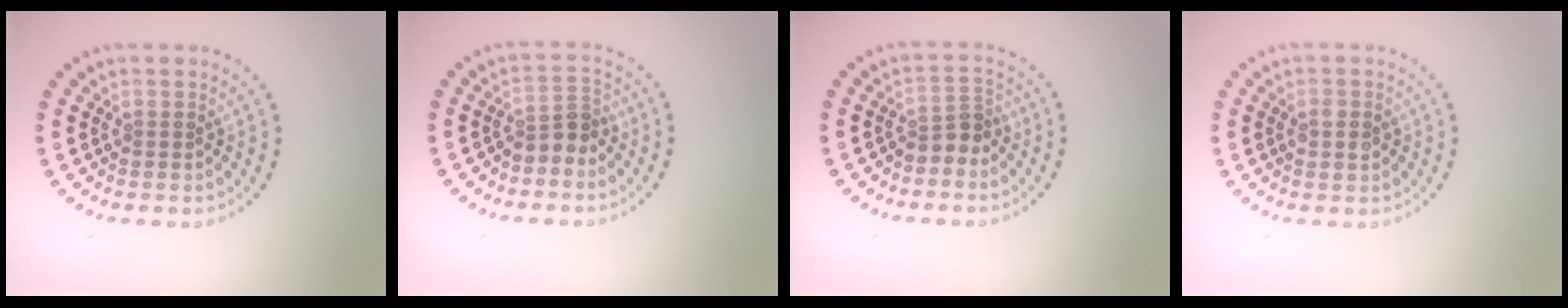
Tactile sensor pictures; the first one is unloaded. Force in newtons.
{"total": 2.3, "press": 1.8, "slide": 1.5}
{"total": 2.3, "press": 1.7, "slide": 1.5}
{"total": 1.9, "press": 1.9, "slide": 0.1}